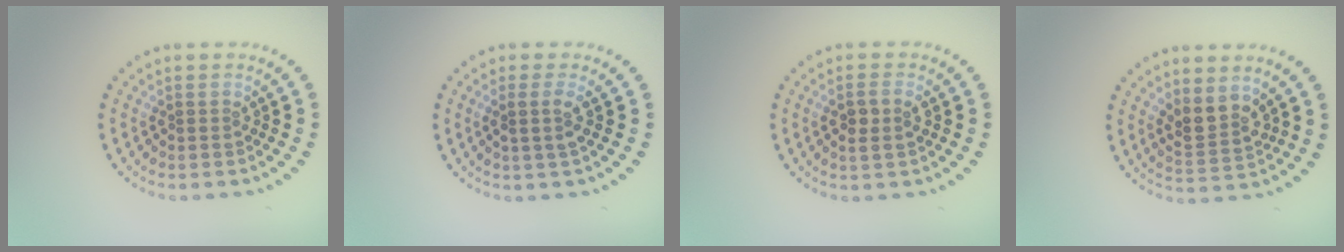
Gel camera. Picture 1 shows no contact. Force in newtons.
{"total": 1.7, "press": 1.3, "slide": 1.0}
{"total": 1.8, "press": 1.7, "slide": 0.7}
{"total": 2.6, "press": 2.3, "slide": 1.2}